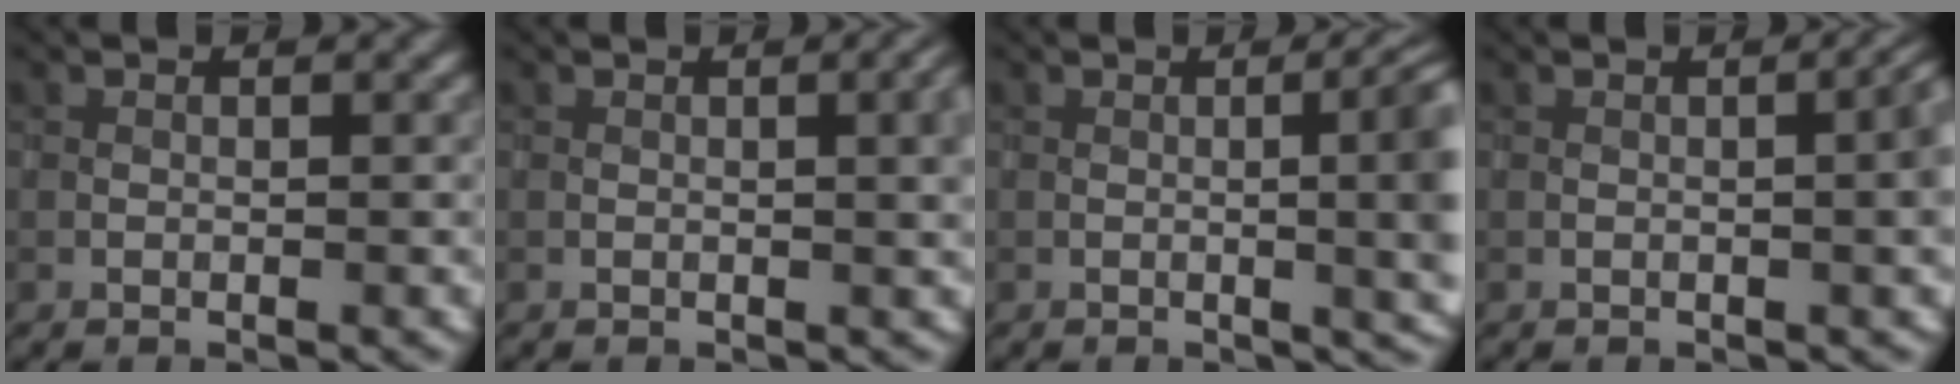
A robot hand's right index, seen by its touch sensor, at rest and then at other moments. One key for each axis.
{"total": 3.8, "fx": 0.5, "fy": 1.3, "fz": 3.5, "tx": -0.035, "ty": 0.008, "tz": 0.008}
{"total": 9.3, "fx": 0.2, "fy": 4.0, "fz": 8.4, "tx": -0.063, "ty": 0.009, "tz": 0.000}
{"total": 4.4, "fx": 0.0, "fy": 1.5, "fz": 4.1, "tx": -0.038, "ty": 0.006, "tz": 0.003}